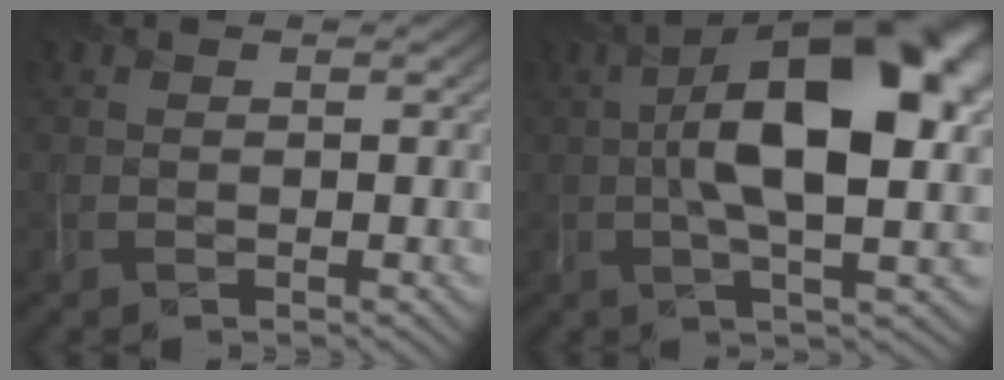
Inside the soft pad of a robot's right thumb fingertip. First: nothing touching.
{"total": 15.5, "force": [1.5, 6.1, 14.2], "torque": [-0.236, 0.022, 0.018]}